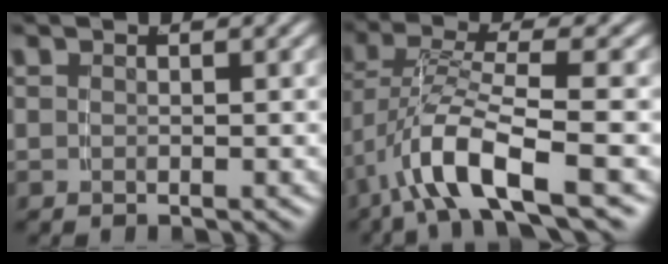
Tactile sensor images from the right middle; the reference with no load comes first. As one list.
[{"total": 5.5, "force": [-1.8, 1.6, 5.0], "torque": [-0.116, -0.019, -0.016]}]